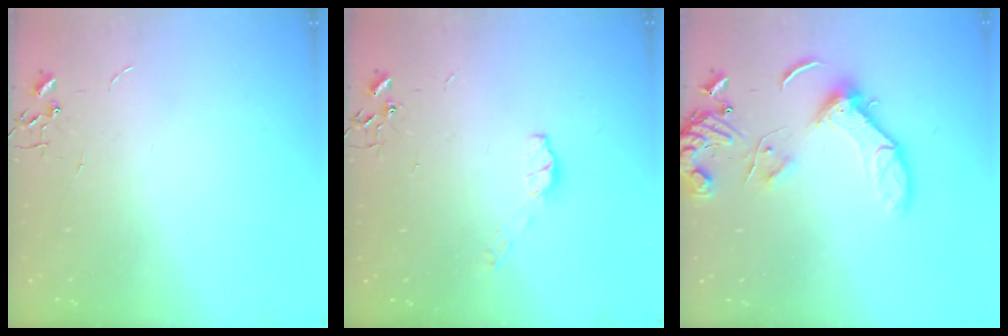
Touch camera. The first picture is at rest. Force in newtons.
{"total": 5.8, "press": 5.7, "slide": 0.4}
{"total": 13.5, "press": 13.4, "slide": 1.7}